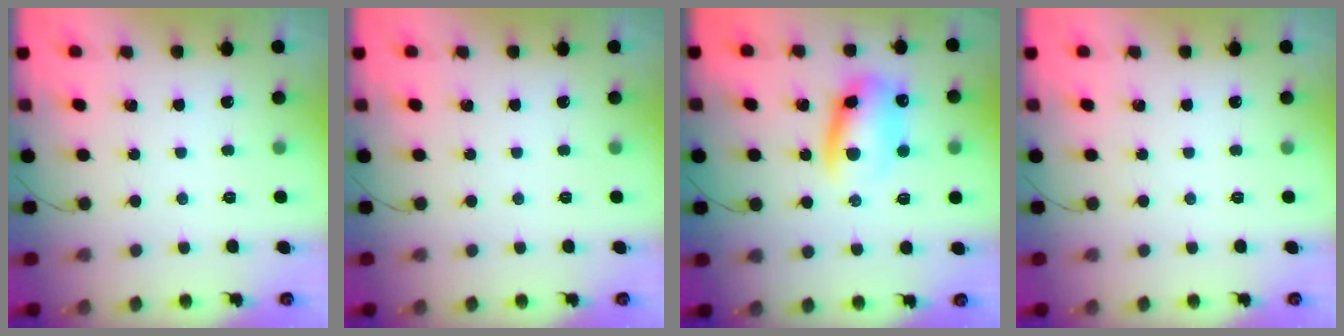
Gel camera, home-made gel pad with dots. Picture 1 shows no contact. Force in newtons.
{"total": 0.0}
{"total": 10.9, "press": 10.6, "slide": 2.4}
{"total": 0.0}